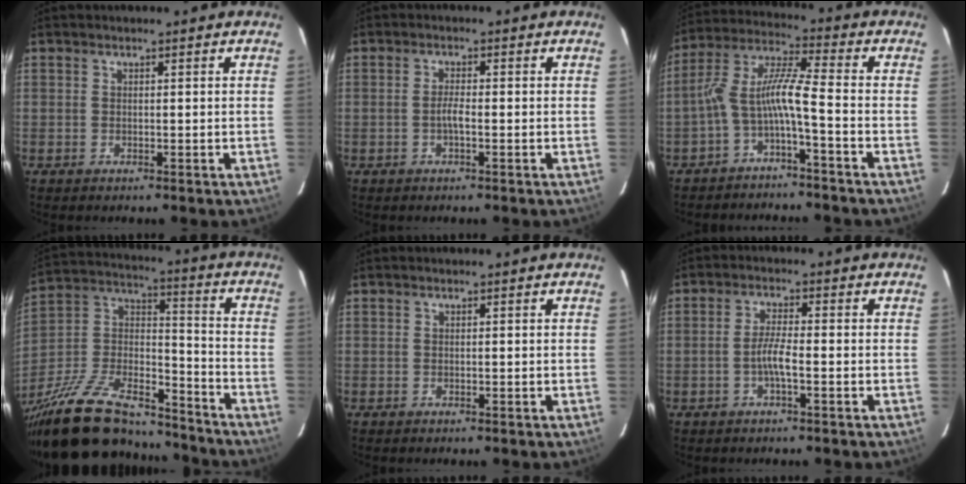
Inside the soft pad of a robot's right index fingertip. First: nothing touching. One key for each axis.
{"total": 1.9, "fx": -0.6, "fy": 0.3, "fz": 1.7, "tx": -0.035, "ty": 0.003, "tz": -0.015}
{"total": 7.8, "fx": -3.4, "fy": 0.3, "fz": 7.0, "tx": -0.169, "ty": 0.018, "tz": -0.065}
{"total": 26.4, "fx": -20.0, "fy": 10.2, "fz": 13.9, "tx": -0.279, "ty": 0.012, "tz": -0.317}
{"total": 0.0}
{"total": 3.6, "fx": -1.3, "fy": 0.3, "fz": 3.3, "tx": -0.068, "ty": 0.004, "tz": -0.027}